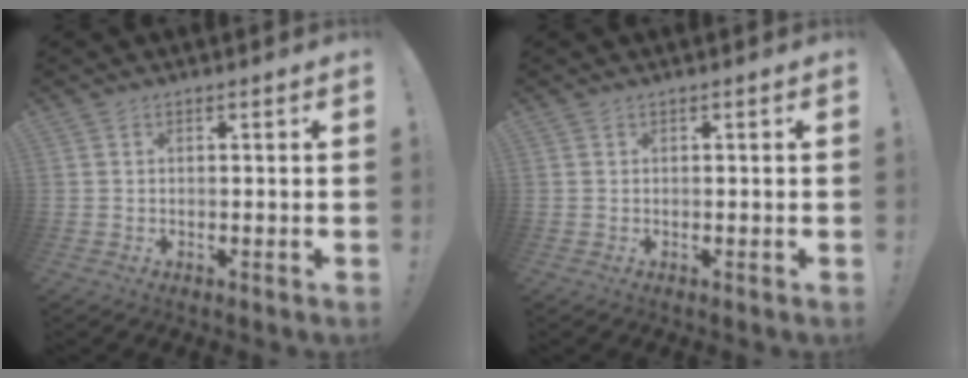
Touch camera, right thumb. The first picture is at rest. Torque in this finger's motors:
{"motor_torque": [-0.13, 0.13, 0.00, 0.00, 0.00]}